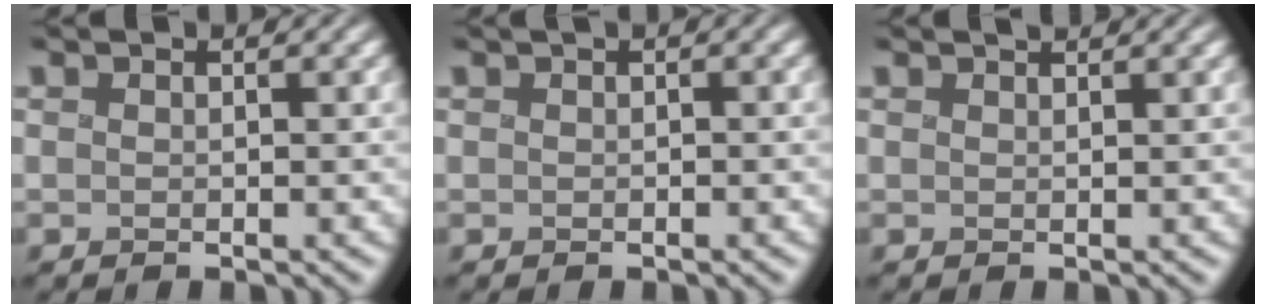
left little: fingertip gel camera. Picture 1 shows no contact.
{"total": 0.8, "force": [0.4, 0.3, 0.7], "torque": [-0.009, 0.001, 0.008]}
{"total": 0.9, "force": [0.8, 0.2, 0.4], "torque": [0.001, 0.003, 0.007]}